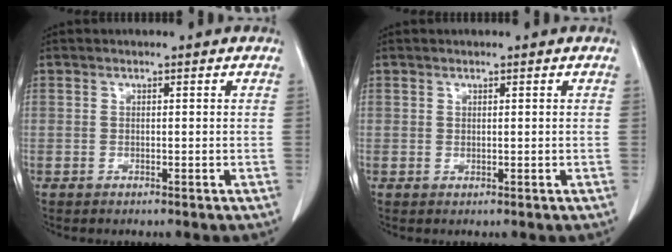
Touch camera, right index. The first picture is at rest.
{"total": 0.0}